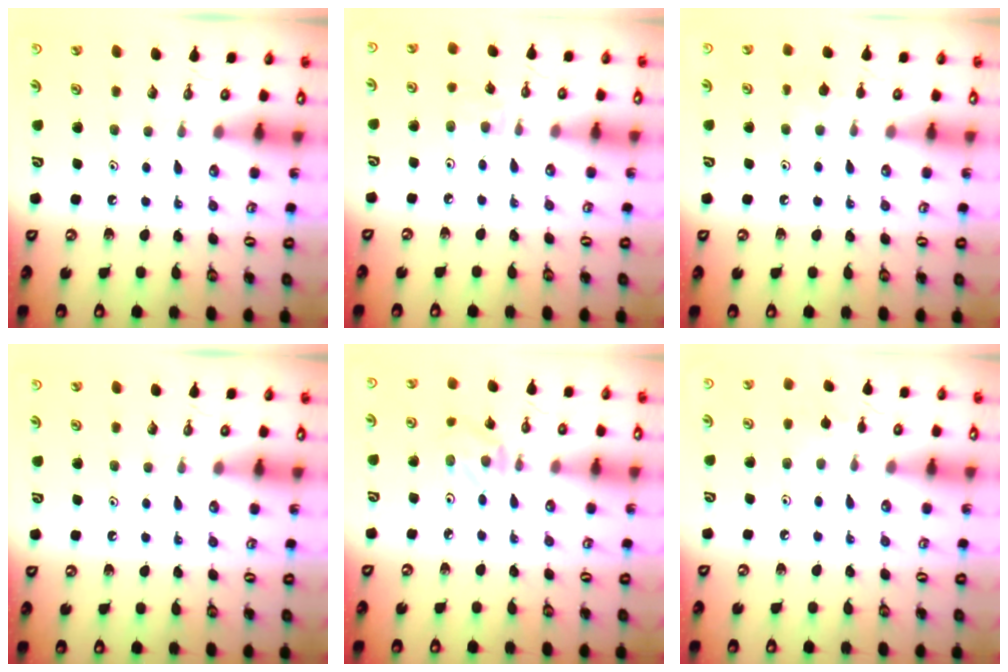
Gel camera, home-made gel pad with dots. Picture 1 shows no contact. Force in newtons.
{"total": 2.3, "press": 2.3, "slide": 0.4}
{"total": 5.4, "press": 5.4, "slide": 0.8}
{"total": 0.0}
{"total": 2.0, "press": 1.9, "slide": 0.3}
{"total": 2.4, "press": 2.4, "slide": 0.6}